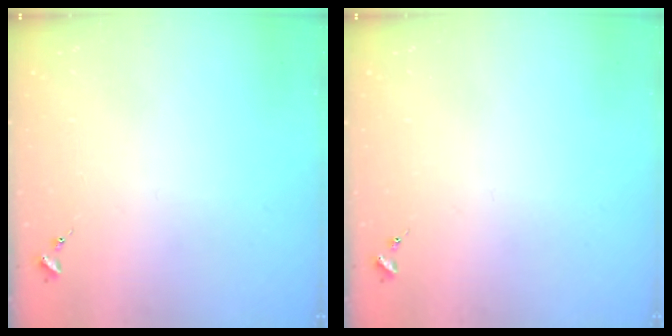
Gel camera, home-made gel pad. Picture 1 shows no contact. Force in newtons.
{"total": 0.0}